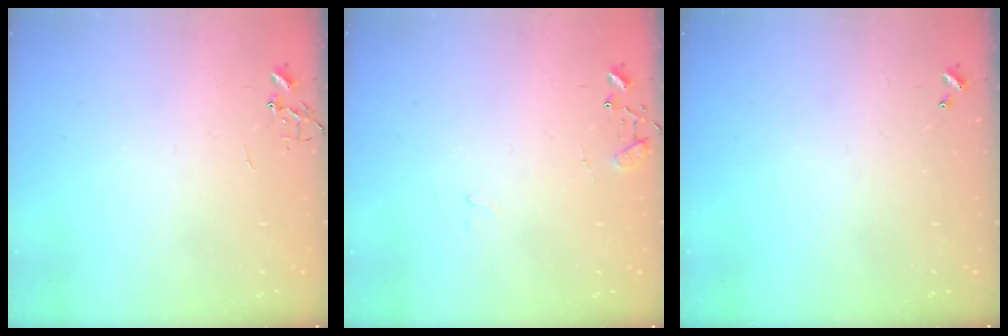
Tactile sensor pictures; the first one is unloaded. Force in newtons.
{"total": 9.3, "press": 9.3, "slide": 0.7}
{"total": 0.0}